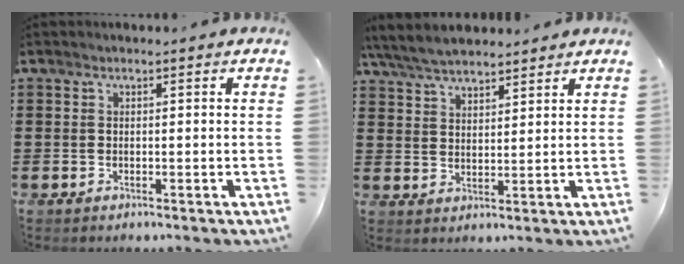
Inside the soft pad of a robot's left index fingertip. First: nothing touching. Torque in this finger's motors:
{"motor_torque": [1.16, -0.97, 0.19, 0.21]}